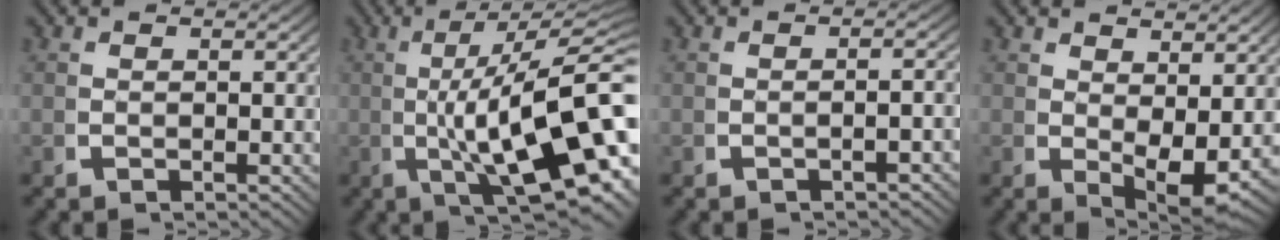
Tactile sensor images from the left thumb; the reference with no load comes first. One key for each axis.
{"total": 16.9, "fx": -0.5, "fy": 8.0, "fz": 14.9, "tx": -0.241, "ty": -0.035, "tz": 0.014}
{"total": 1.7, "fx": -1.1, "fy": 0.2, "fz": 1.2, "tx": -0.024, "ty": 0.007, "tz": -0.017}
{"total": 4.1, "fx": 0.8, "fy": 2.0, "fz": 3.4, "tx": -0.058, "ty": -0.021, "tz": 0.024}